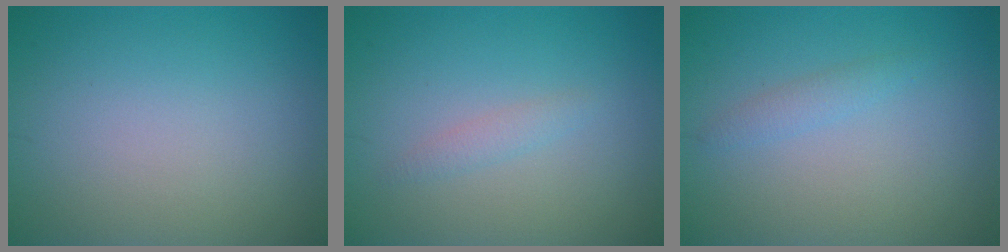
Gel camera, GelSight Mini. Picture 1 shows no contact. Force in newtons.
{"total": 1.0, "press": 1.0, "slide": 0.1}
{"total": 1.2, "press": 1.2, "slide": 0.0}